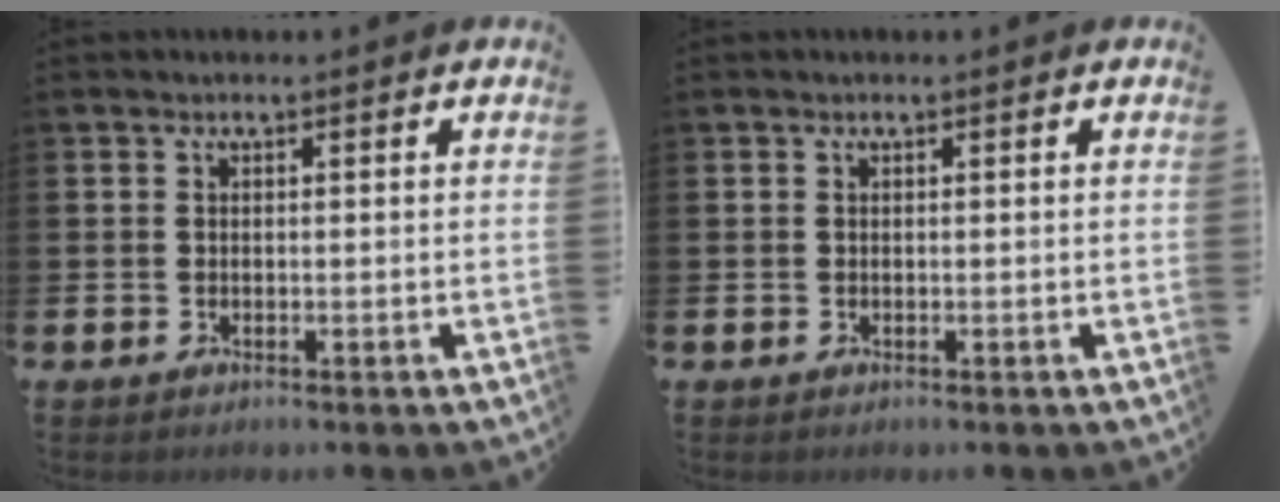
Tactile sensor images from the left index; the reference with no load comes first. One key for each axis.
{"total": 0.0}